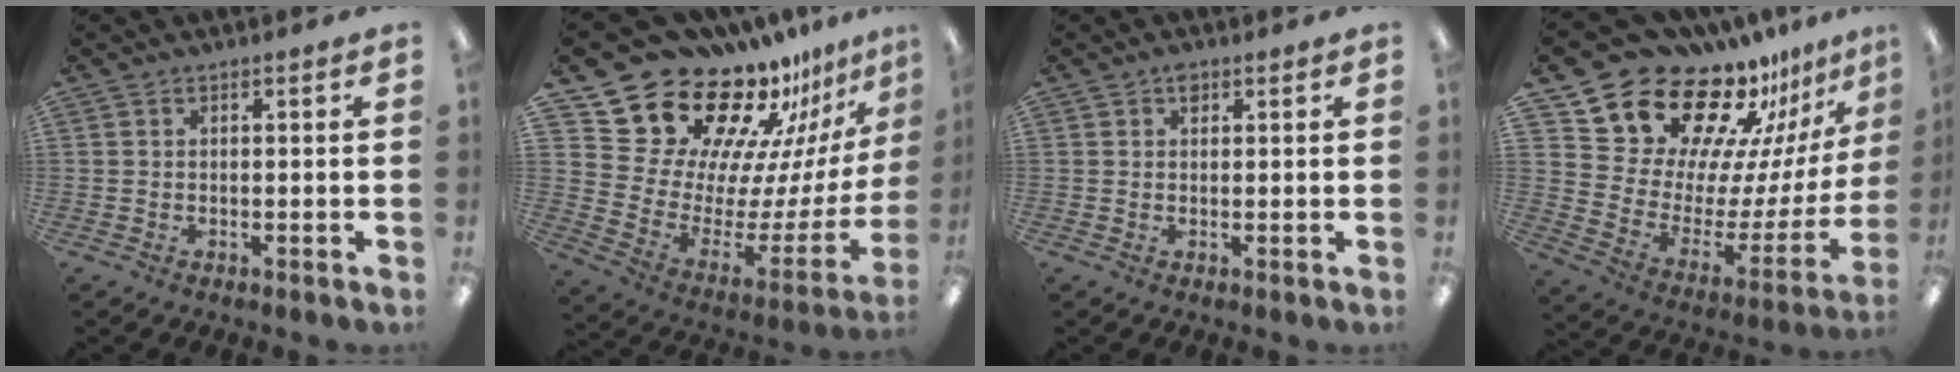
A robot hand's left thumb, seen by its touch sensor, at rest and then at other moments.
{"total": 24.8, "force": [19.2, 13.5, 8.1], "torque": [-0.118, -0.170, 0.374]}
{"total": 1.6, "force": [1.0, 1.0, 0.8], "torque": [-0.002, -0.004, 0.014]}
{"total": 22.9, "force": [18.6, 11.5, 6.6], "torque": [-0.104, -0.149, 0.350]}